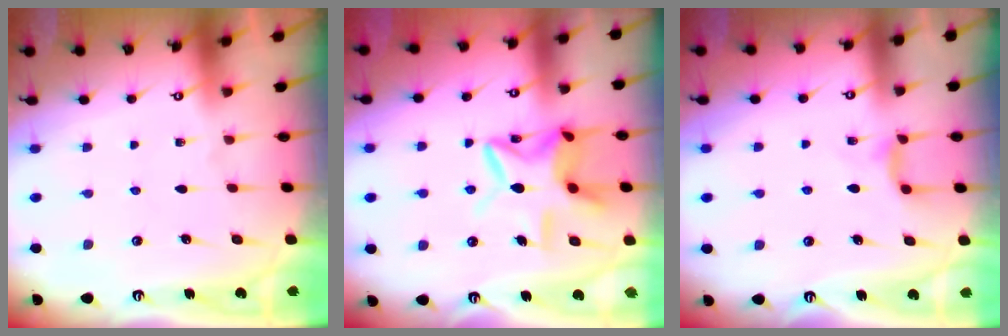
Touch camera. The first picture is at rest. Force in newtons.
{"total": 12.1, "press": 12.0, "slide": 1.2}
{"total": 5.8, "press": 5.8, "slide": 0.7}